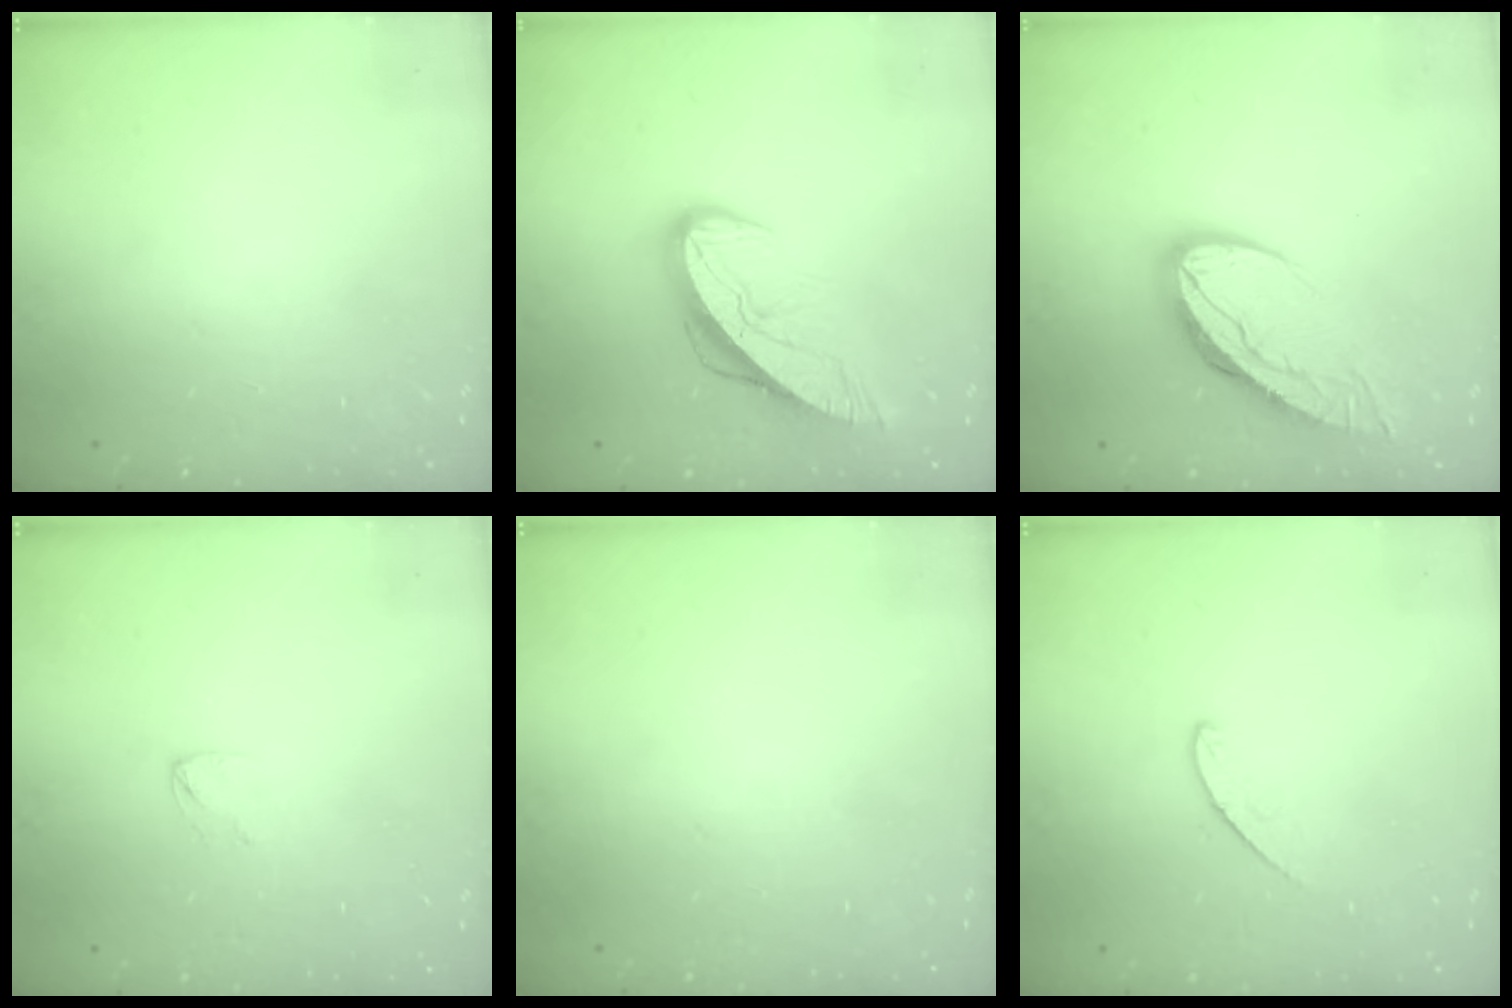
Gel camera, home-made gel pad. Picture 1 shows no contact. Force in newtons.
{"total": 10.4, "press": 10.4, "slide": 1.0}
{"total": 11.6, "press": 11.5, "slide": 1.4}
{"total": 2.8, "press": 2.8, "slide": 0.2}
{"total": 0.0}
{"total": 4.6, "press": 4.6, "slide": 0.4}